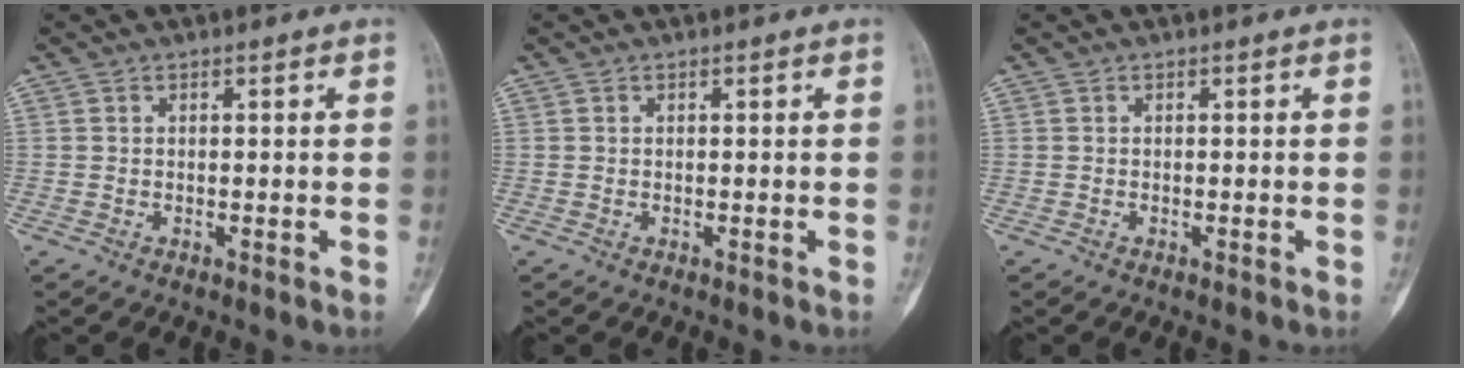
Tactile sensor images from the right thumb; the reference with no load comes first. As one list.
[{"total": 0.0}, {"total": 0.0}]